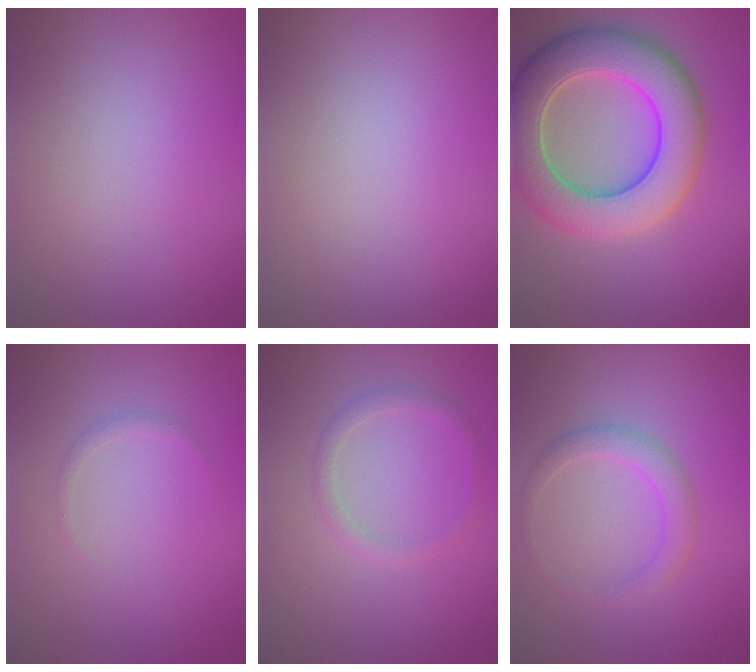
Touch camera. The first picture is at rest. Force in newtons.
{"total": 0.0}
{"total": 9.7, "press": 9.7, "slide": 0.6}
{"total": 0.6, "press": 0.6, "slide": 0.0}
{"total": 1.4, "press": 1.4, "slide": 0.1}
{"total": 2.2, "press": 2.2, "slide": 0.1}